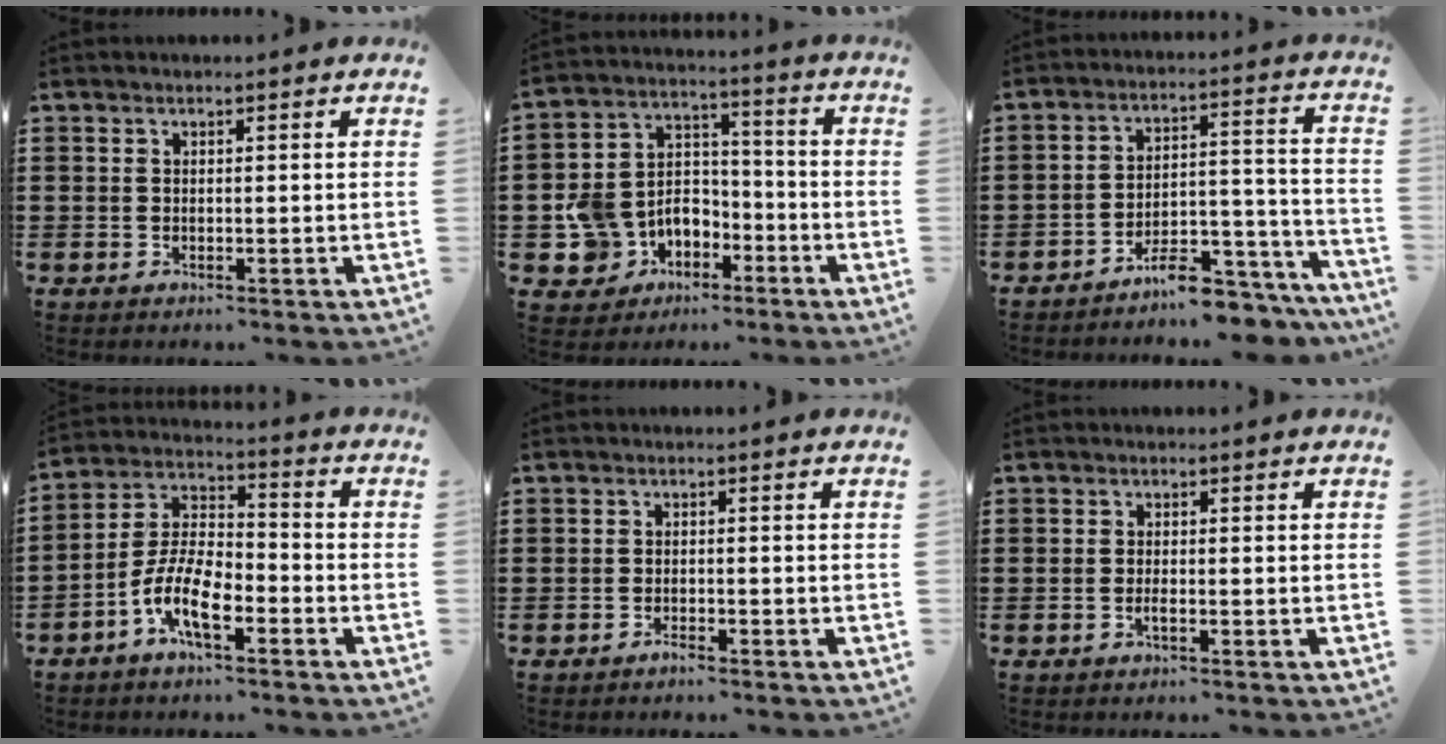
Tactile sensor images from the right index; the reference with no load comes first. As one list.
[{"total": 7.5, "force": [-2.9, 6.7, 1.5], "torque": [-0.070, 0.010, -0.055]}, {"total": 8.2, "force": [-7.6, 1.5, 2.9], "torque": [-0.034, 0.027, -0.139]}, {"total": 8.9, "force": [-4.9, 3.4, 6.6], "torque": [-0.159, -0.002, -0.099]}, {"total": 1.0, "force": [-0.9, 0.0, 0.3], "torque": [-0.010, -0.004, -0.017]}, {"total": 1.0, "force": [-0.5, 0.1, 0.9], "torque": [-0.016, -0.004, -0.008]}]